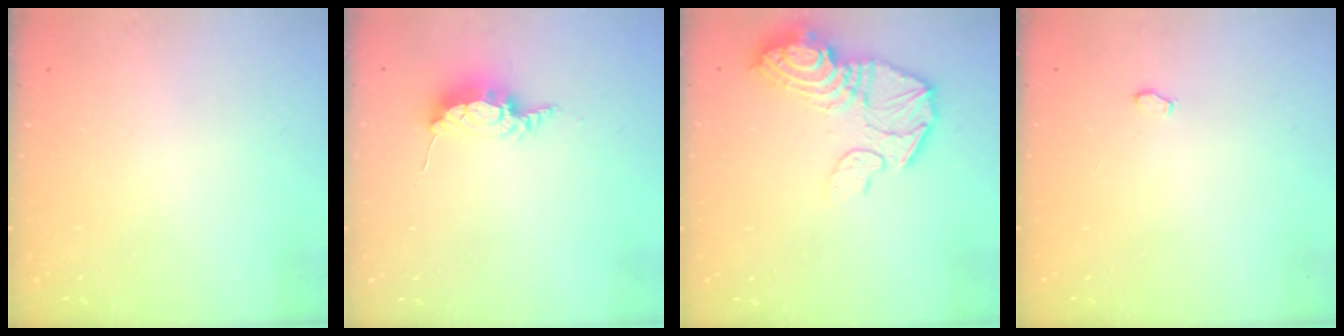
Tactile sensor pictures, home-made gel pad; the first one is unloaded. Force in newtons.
{"total": 7.6, "press": 7.6, "slide": 0.2}
{"total": 16.1, "press": 16.0, "slide": 1.4}
{"total": 3.7, "press": 2.7, "slide": 2.5}